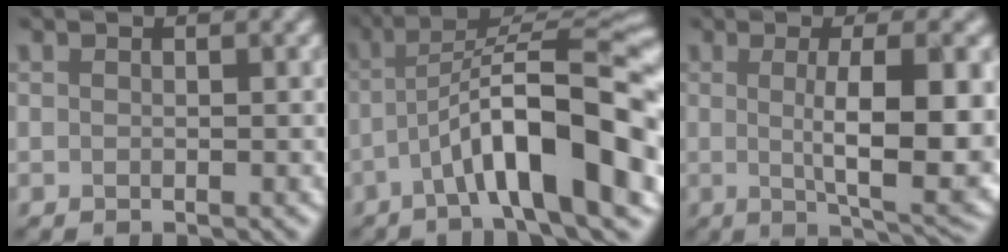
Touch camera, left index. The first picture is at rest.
{"total": 12.4, "force": [-4.1, 2.9, 11.3], "torque": [-0.173, 0.018, -0.051]}
{"total": 10.2, "force": [-0.5, 2.6, 9.8], "torque": [-0.131, -0.003, 0.012]}